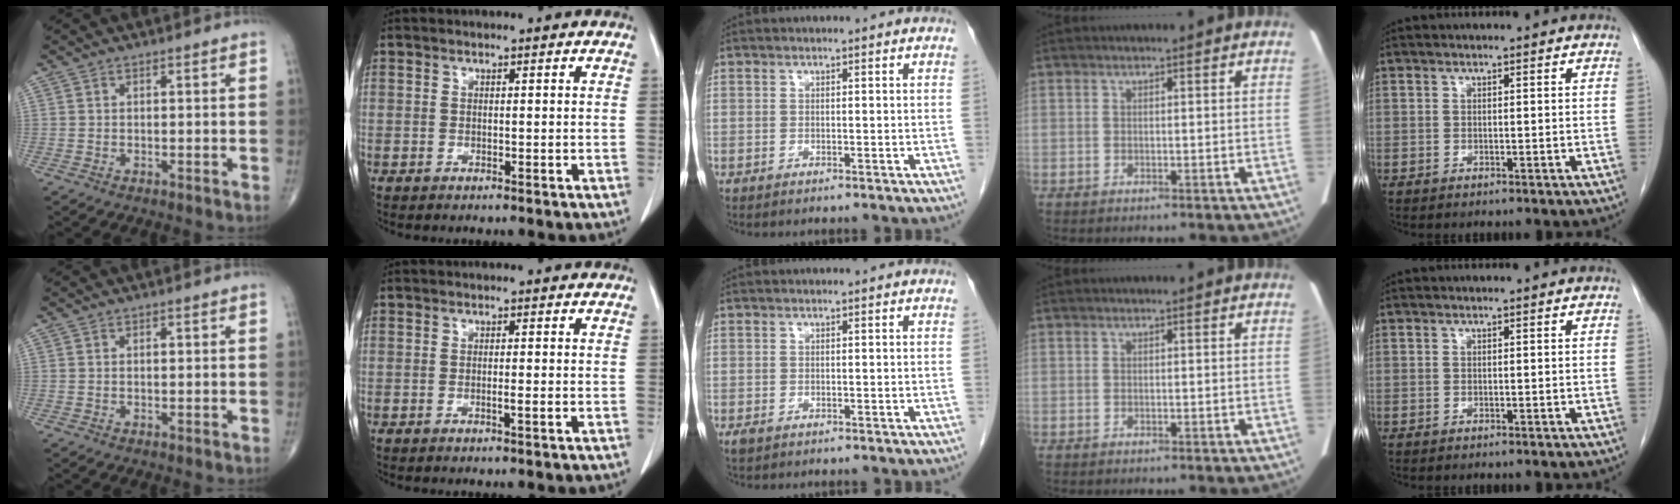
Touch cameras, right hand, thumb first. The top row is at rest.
{"thumb": {"total": 0.7, "force": [0.2, 0.3, 0.6], "torque": [-0.011, 0.001, 0.003]}, "index": {"total": 1.1, "force": [-0.4, -0.2, 1.0], "torque": [-0.020, -0.002, -0.005]}, "middle": {"total": 0.9, "force": [-0.4, 0.6, 0.5], "torque": [-0.012, 0.000, -0.004]}}